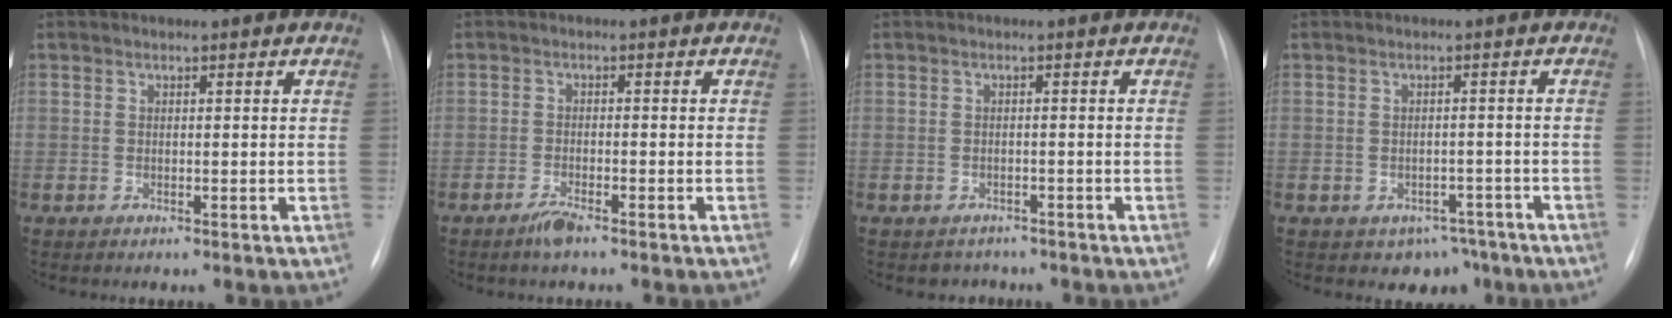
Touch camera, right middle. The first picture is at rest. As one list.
[{"total": 2.5, "force": [-2.1, 0.2, 1.4], "torque": [-0.029, -0.003, -0.036]}, {"total": 2.5, "force": [-2.1, 1.4, -0.4], "torque": [0.000, 0.006, -0.029]}, {"total": 4.6, "force": [-3.3, 3.1, 0.7], "torque": [0.007, 0.014, -0.039]}]